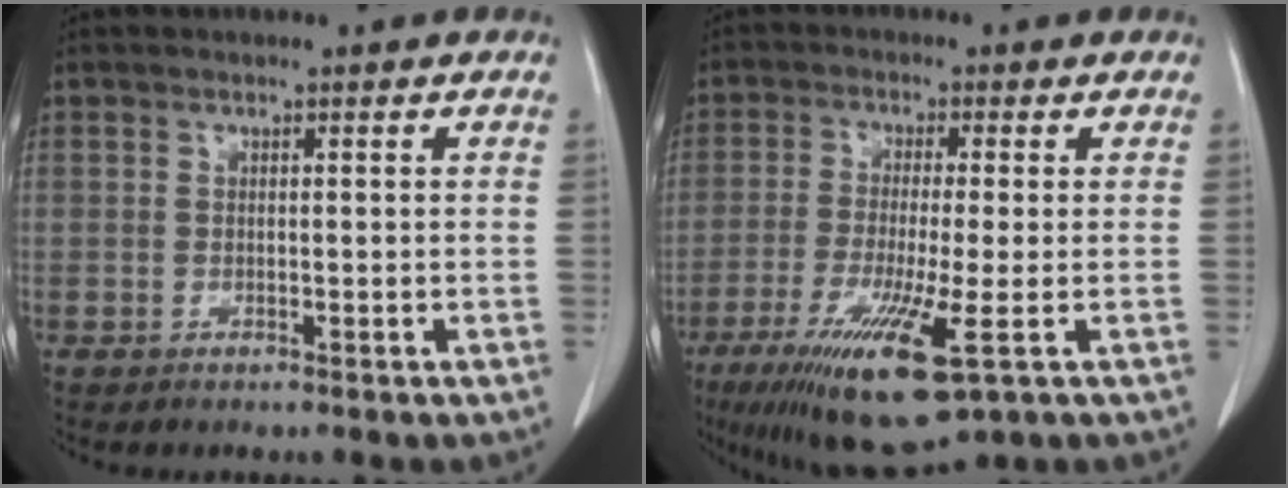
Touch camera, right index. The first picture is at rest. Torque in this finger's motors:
{"motor_torque": [1.81, -0.33, 0.73, 0.21]}